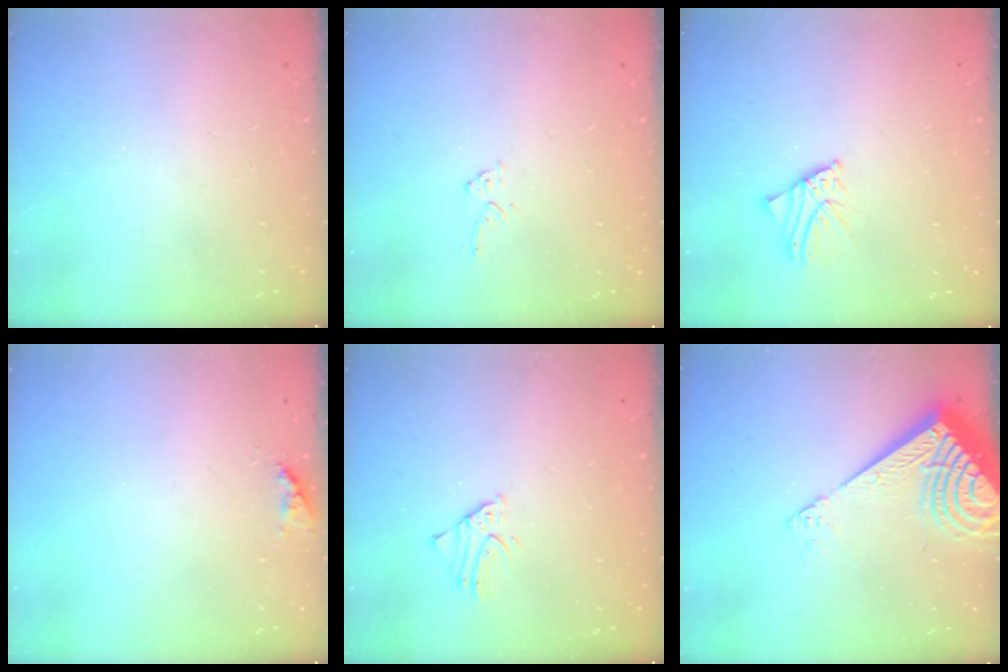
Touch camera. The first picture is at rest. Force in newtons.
{"total": 3.1, "press": 3.1, "slide": 0.2}
{"total": 2.1, "press": 2.0, "slide": 0.3}
{"total": 7.6, "press": 7.5, "slide": 0.6}
{"total": 1.5, "press": 1.5, "slide": 0.1}
{"total": 13.4, "press": 13.3, "slide": 1.8}